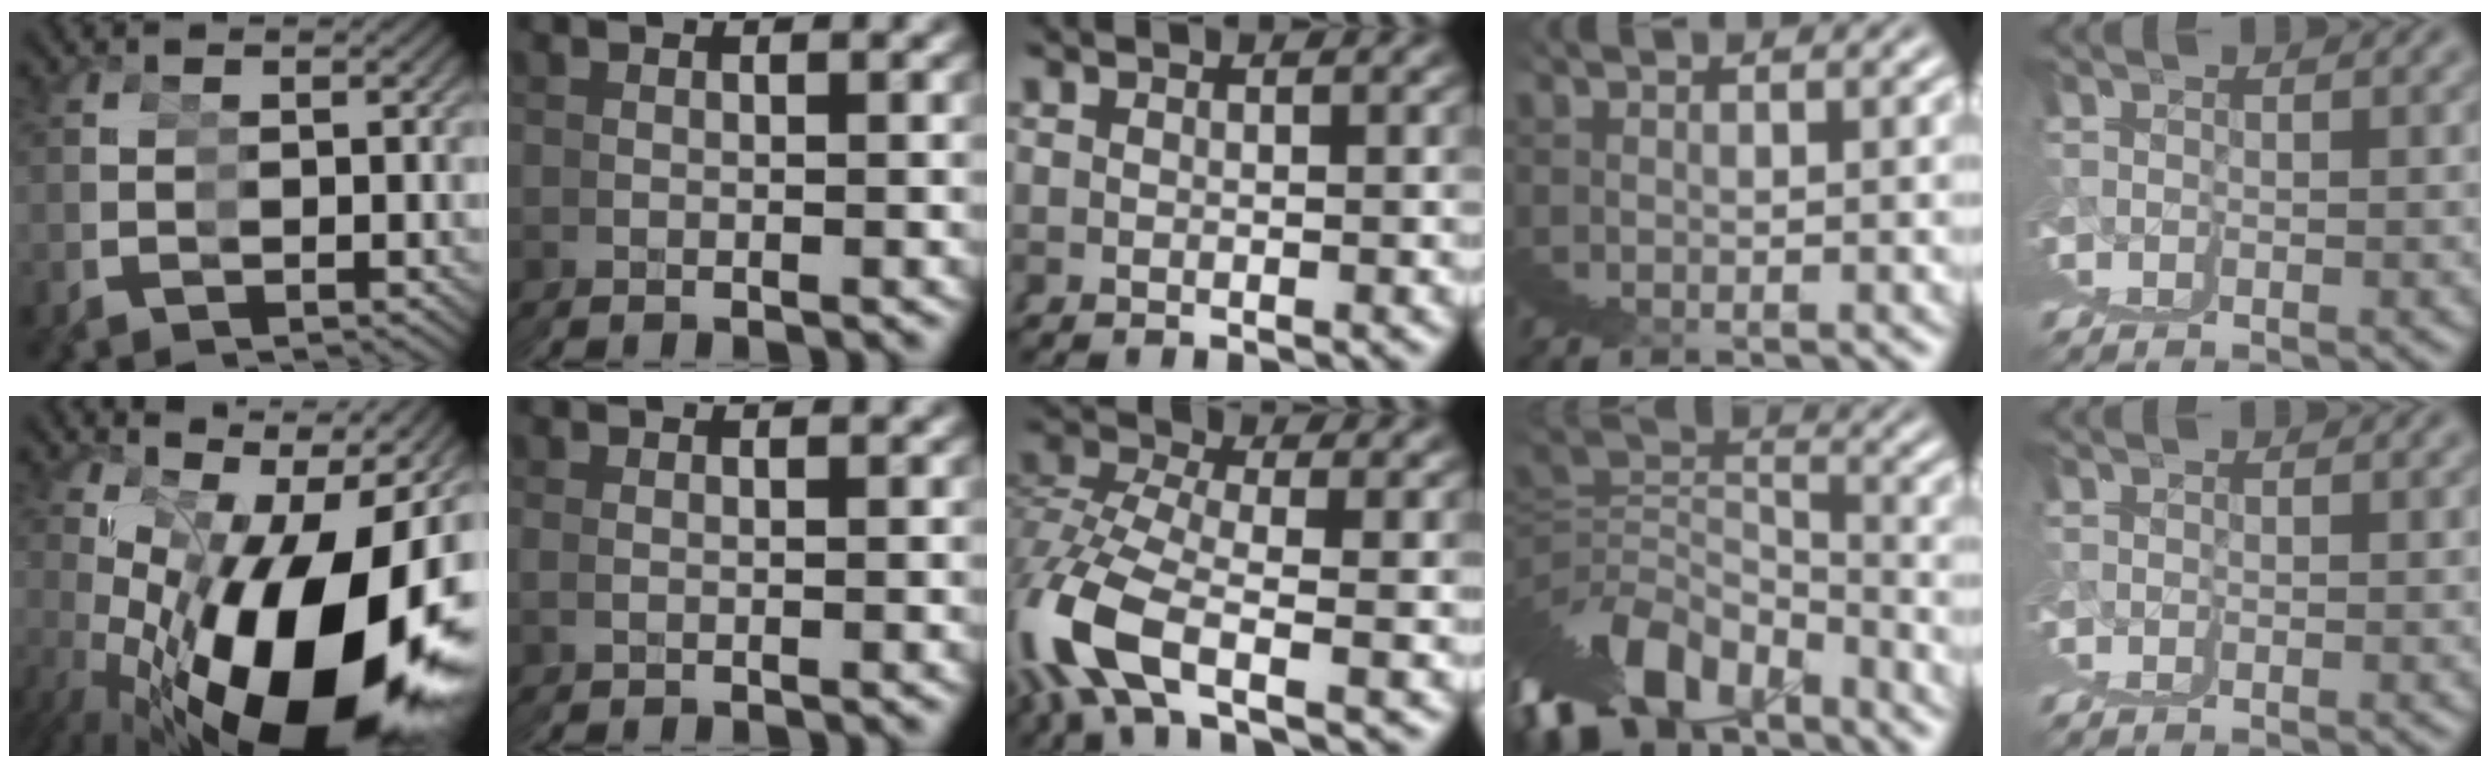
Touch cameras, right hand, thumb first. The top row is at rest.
{"thumb": {"total": 14.1, "force": [-2.2, 6.9, 12.1], "torque": [-0.230, -0.020, -0.008]}, "index": {"total": 0.6, "force": [0.2, -0.5, -0.2], "torque": [0.005, 0.005, 0.001]}, "middle": {"total": 6.6, "force": [-2.3, 3.8, 4.8], "torque": [-0.137, -0.027, -0.030]}, "ring": {"total": 7.9, "force": [-4.8, 3.6, 5.1], "torque": [-0.053, -0.003, -0.083]}, "little": {"total": 0.7, "force": [0.2, -0.5, -0.3], "torque": [0.009, 0.001, 0.002]}}